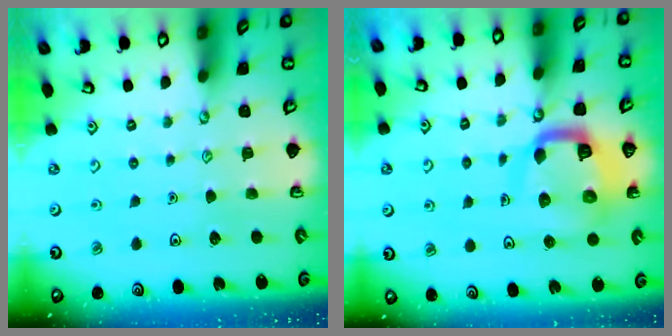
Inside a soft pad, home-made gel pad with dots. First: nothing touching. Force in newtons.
{"total": 11.9, "press": 11.9, "slide": 1.3}